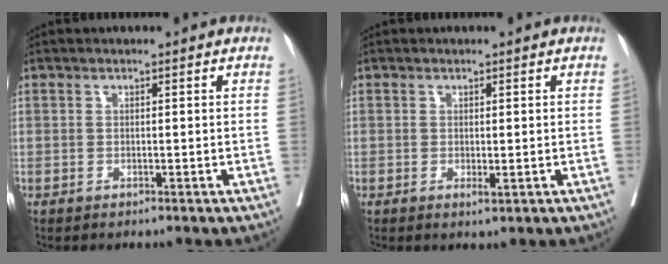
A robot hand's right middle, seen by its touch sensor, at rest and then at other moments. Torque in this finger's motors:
{"motor_torque": [0.15, -0.42, 0.05, 0.00]}